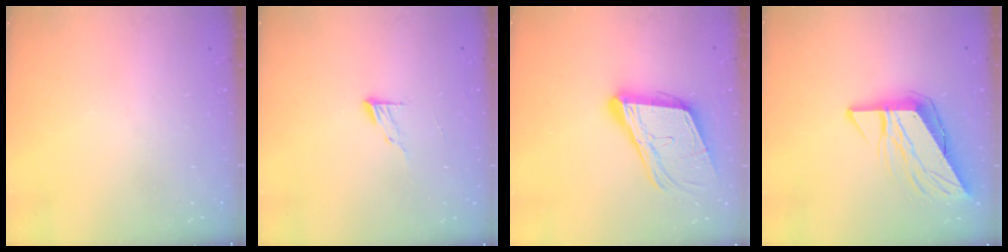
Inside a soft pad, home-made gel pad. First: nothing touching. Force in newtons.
{"total": 4.6, "press": 4.5, "slide": 0.5}
{"total": 16.0, "press": 15.6, "slide": 3.7}
{"total": 10.2, "press": 10.1, "slide": 1.3}